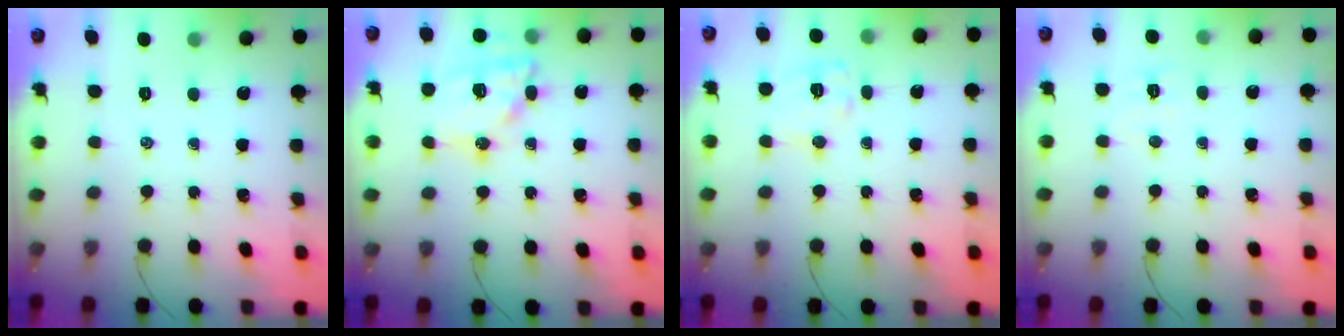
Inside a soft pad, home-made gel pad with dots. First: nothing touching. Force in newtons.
{"total": 14.0, "press": 13.9, "slide": 2.2}
{"total": 9.0, "press": 8.9, "slide": 1.0}
{"total": 5.0, "press": 4.8, "slide": 1.3}